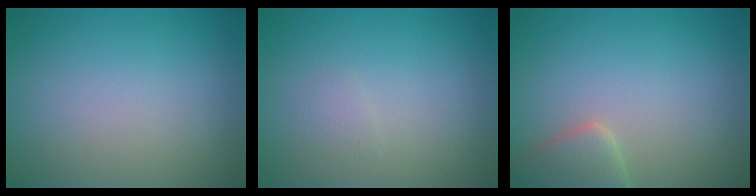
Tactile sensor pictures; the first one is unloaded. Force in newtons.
{"total": 0.6, "press": 0.6, "slide": 0.1}
{"total": 3.0, "press": 3.0, "slide": 0.2}